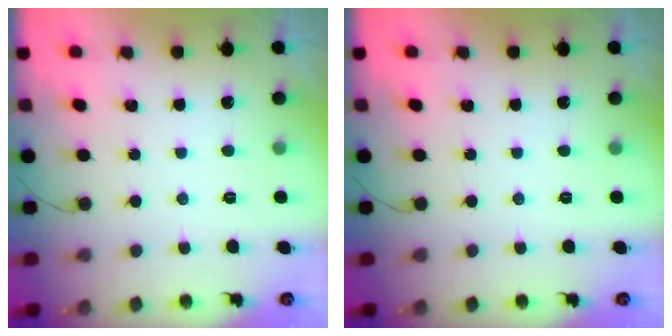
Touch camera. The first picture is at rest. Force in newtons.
{"total": 0.0}